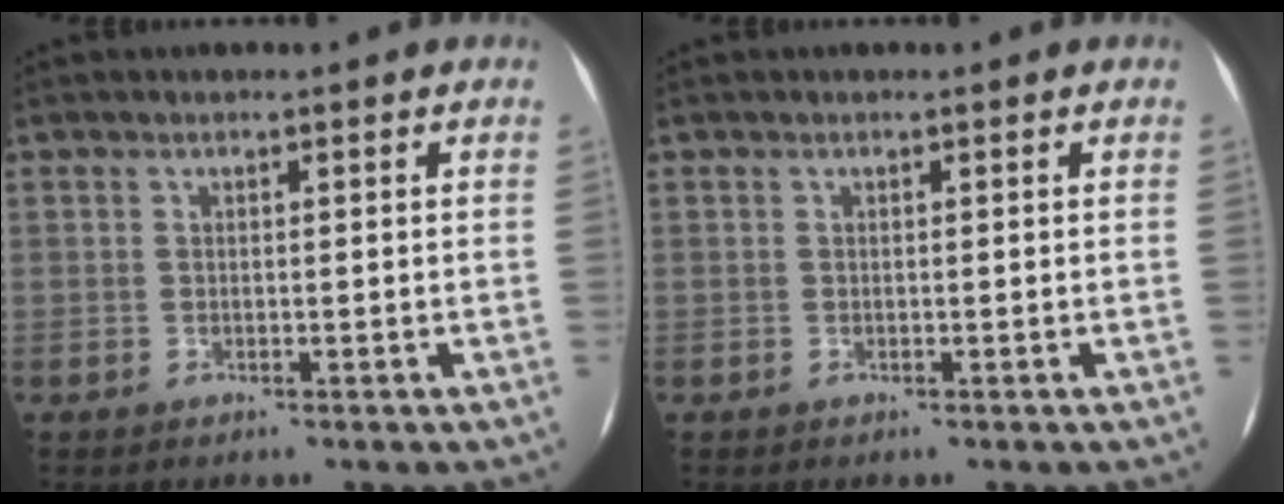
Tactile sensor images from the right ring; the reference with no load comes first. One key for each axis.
{"total": 0.0}